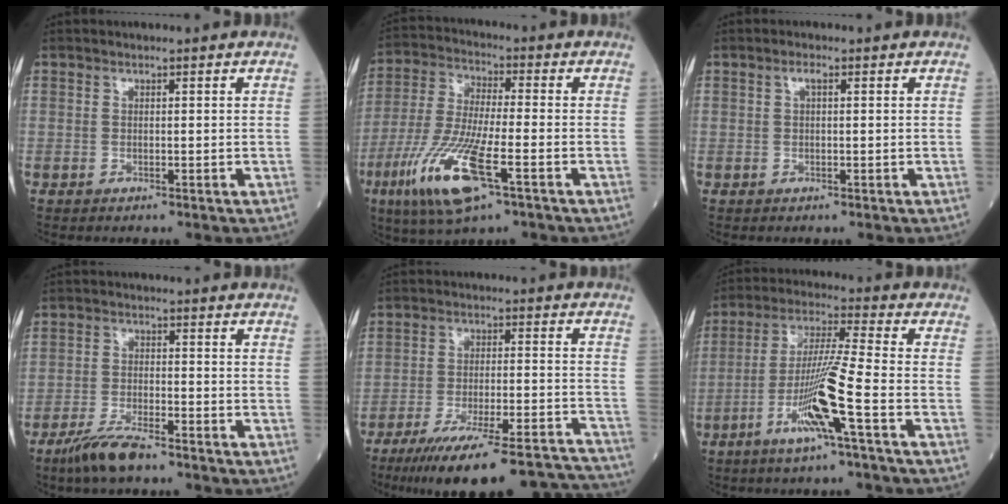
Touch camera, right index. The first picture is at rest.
{"total": 13.9, "force": [-6.2, 2.2, 12.2], "torque": [-0.259, -0.027, -0.114]}
{"total": 1.1, "force": [0.4, 0.2, 1.0], "torque": [-0.018, 0.004, 0.004]}
{"total": 5.9, "force": [-4.6, 0.8, 3.7], "torque": [-0.083, -0.012, -0.088]}
{"total": 24.5, "force": [-22.1, 2.0, 10.5], "torque": [-0.098, -0.009, -0.307]}
{"total": 10.9, "force": [-4.6, -1.4, 9.8], "torque": [-0.194, -0.005, -0.090]}